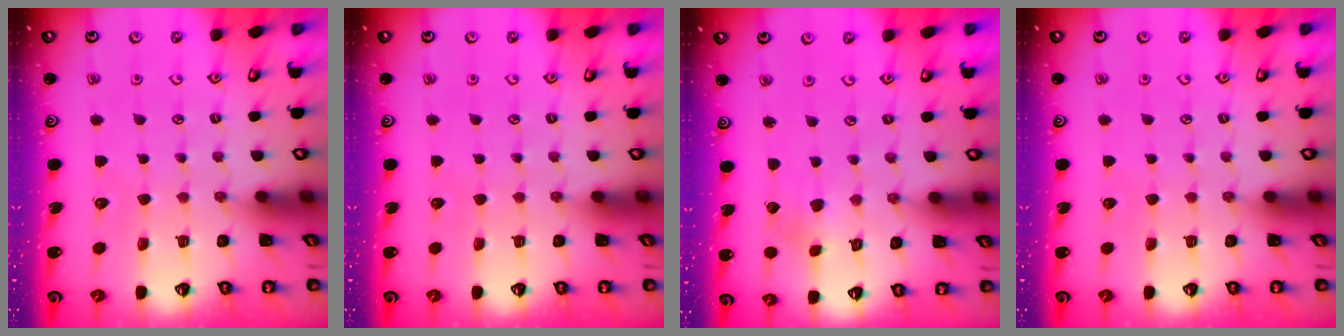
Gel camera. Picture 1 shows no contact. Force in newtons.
{"total": 0.0}
{"total": 2.7, "press": 2.7, "slide": 0.4}
{"total": 0.0}